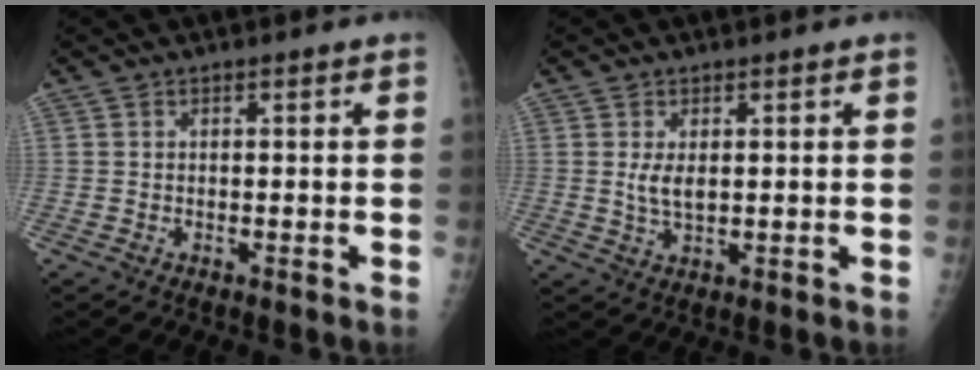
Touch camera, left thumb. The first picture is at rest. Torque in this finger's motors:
{"motor_torque": [0.01, 0.01, 0.16, -0.01, 0.02]}